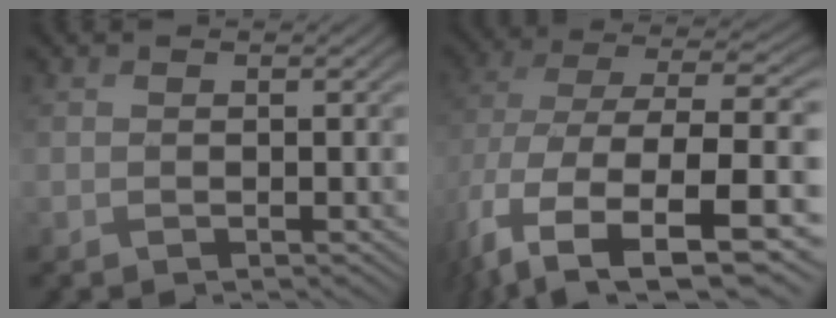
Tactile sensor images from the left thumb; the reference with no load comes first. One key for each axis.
{"total": 14.8, "fx": -3.9, "fy": 8.7, "fz": 11.4, "tx": -0.289, "ty": -0.024, "tz": -0.052}